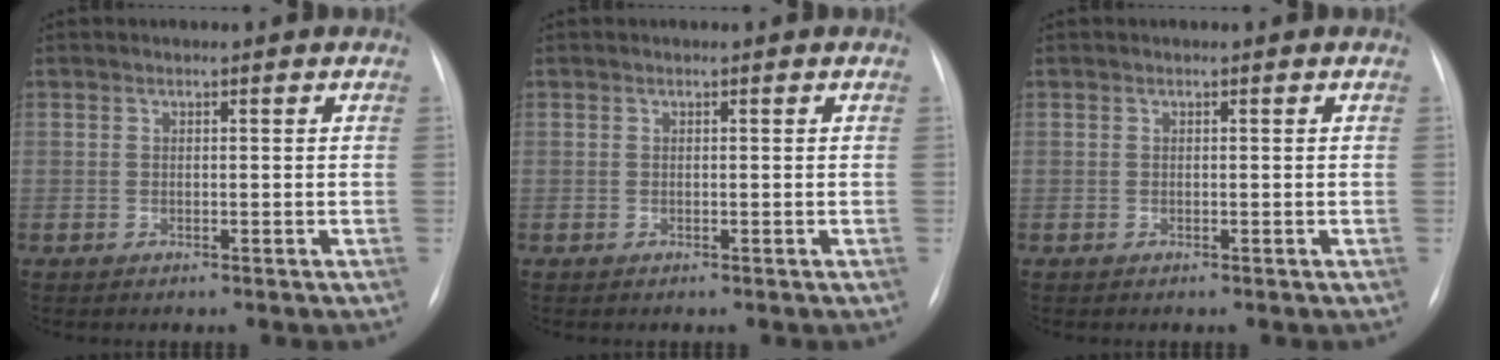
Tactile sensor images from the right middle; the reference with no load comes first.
{"total": 0.0}
{"total": 0.0}